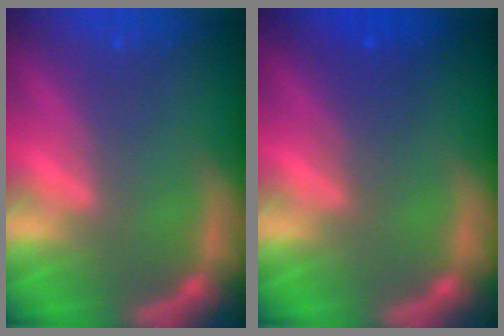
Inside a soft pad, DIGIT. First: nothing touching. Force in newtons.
{"total": 2.0}